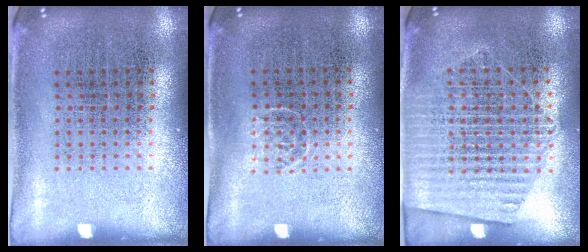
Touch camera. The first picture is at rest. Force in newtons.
{"total": 0.7, "press": 0.5, "slide": 0.5}
{"total": 1.6, "press": 1.5, "slide": 0.7}